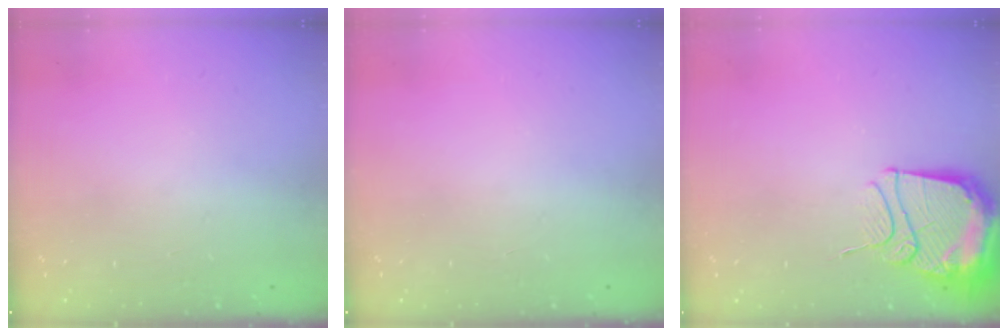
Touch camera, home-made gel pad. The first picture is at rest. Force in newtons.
{"total": 0.0}
{"total": 13.3, "press": 13.2, "slide": 1.4}